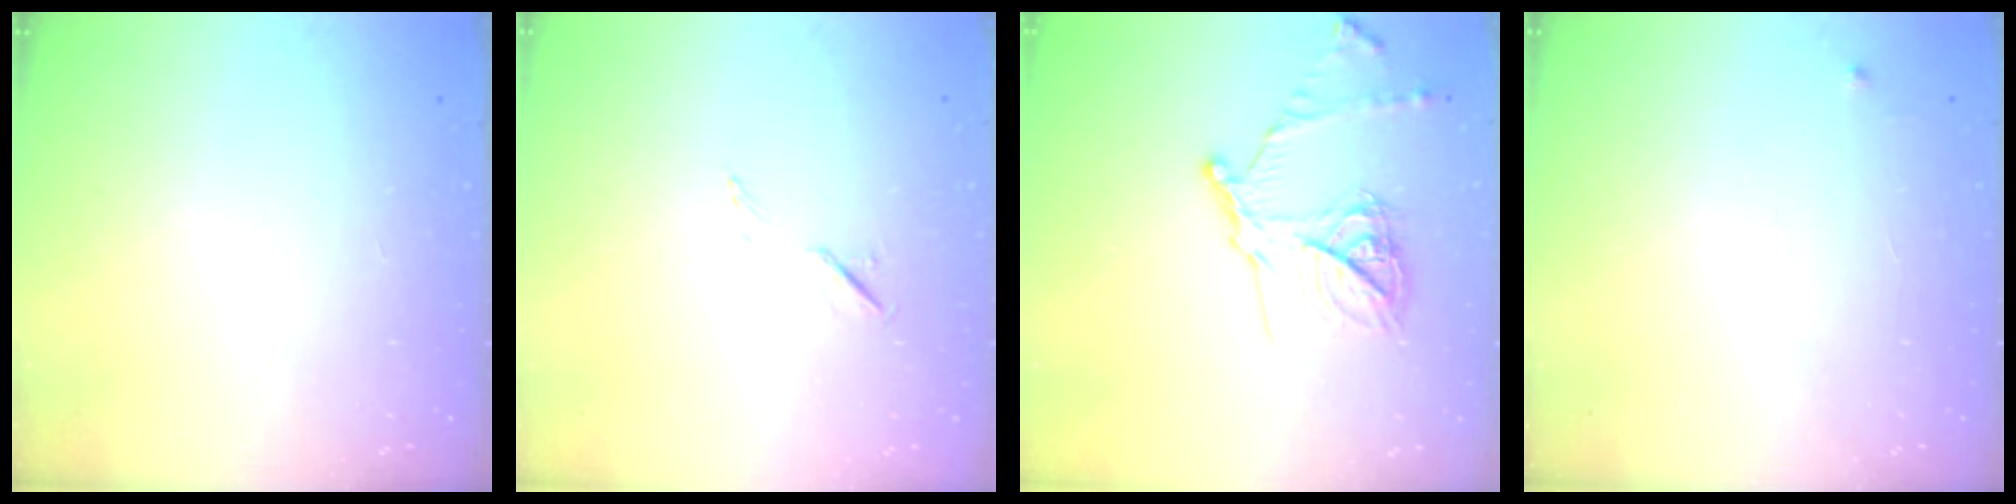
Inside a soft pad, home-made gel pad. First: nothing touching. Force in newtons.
{"total": 5.5, "press": 5.3, "slide": 1.5}
{"total": 15.4, "press": 15.4, "slide": 1.1}
{"total": 3.1, "press": 3.1, "slide": 0.5}